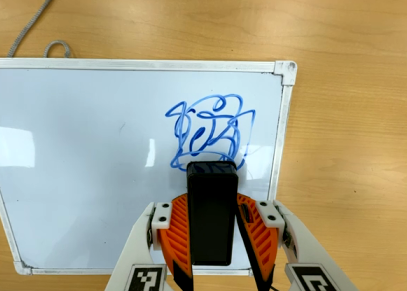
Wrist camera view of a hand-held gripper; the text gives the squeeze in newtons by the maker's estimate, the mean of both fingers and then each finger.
{"total": 4.3, "left": 3.7, "right": 4.9}